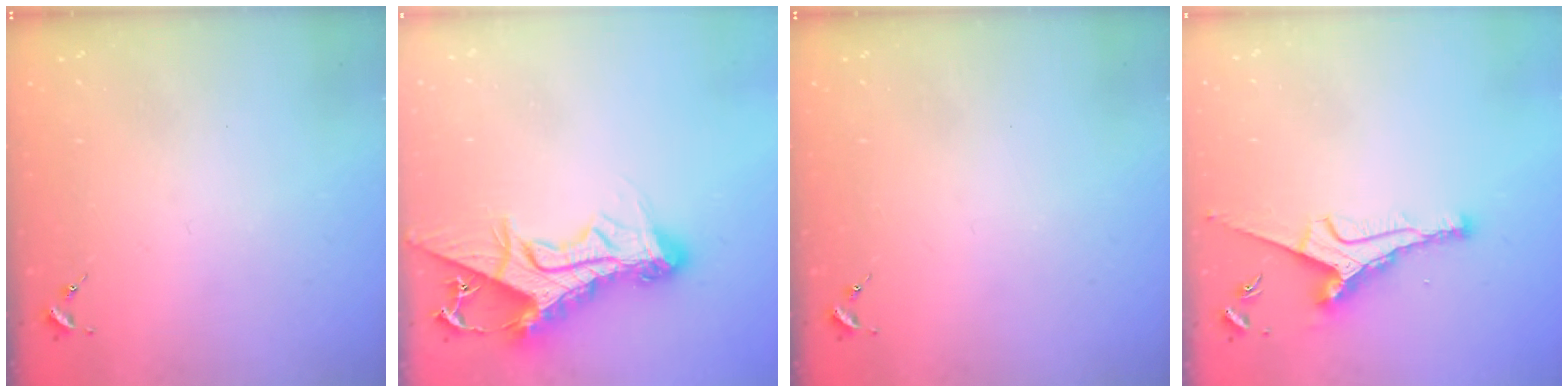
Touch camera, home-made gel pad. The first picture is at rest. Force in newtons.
{"total": 18.1, "press": 18.0, "slide": 1.6}
{"total": 0.0}
{"total": 8.9, "press": 8.9, "slide": 0.5}